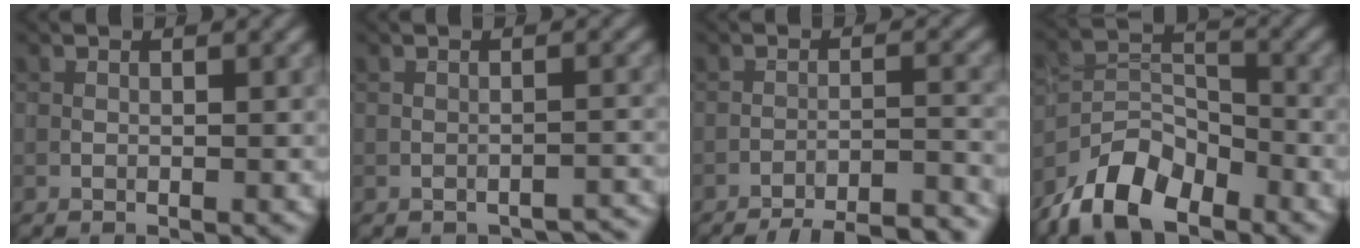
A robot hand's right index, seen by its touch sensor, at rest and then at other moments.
{"total": 2.1, "force": [-2.0, 0.6, 0.4], "torque": [0.001, 0.004, -0.025]}
{"total": 15.4, "force": [-14.4, 3.6, 3.8], "torque": [-0.018, 0.022, -0.165]}
{"total": 7.7, "force": [-5.8, 3.7, 3.5], "torque": [-0.058, -0.001, -0.124]}